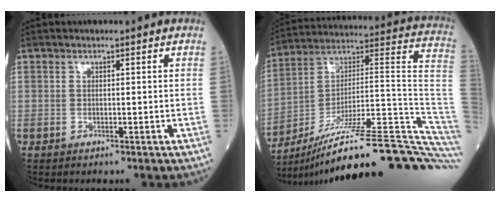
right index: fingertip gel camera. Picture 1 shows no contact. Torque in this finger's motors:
{"motor_torque": [1.05, -1.10, 0.91, 0.21]}